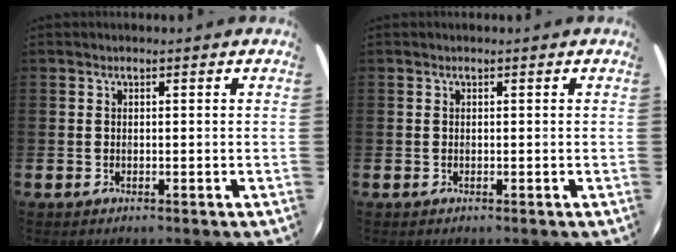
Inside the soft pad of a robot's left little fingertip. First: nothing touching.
{"total": 0.0}